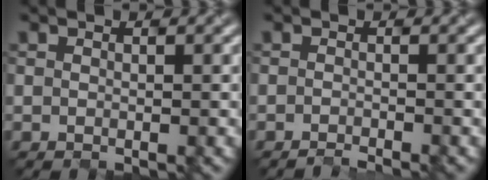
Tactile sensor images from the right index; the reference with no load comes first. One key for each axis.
{"total": 0.9, "fx": -0.7, "fy": 0.3, "fz": 0.5, "tx": 0.005, "ty": -0.009, "tz": -0.020}